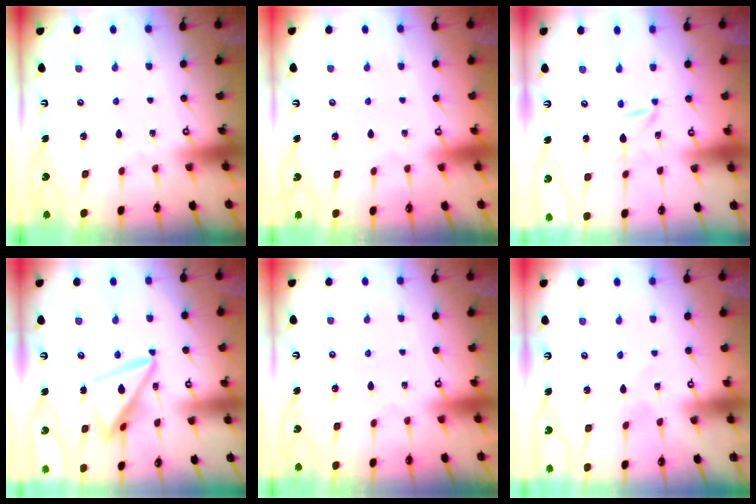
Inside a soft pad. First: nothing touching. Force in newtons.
{"total": 0.0}
{"total": 2.2, "press": 2.1, "slide": 0.3}
{"total": 15.3, "press": 15.2, "slide": 1.6}
{"total": 0.0}
{"total": 1.2, "press": 1.1, "slide": 0.2}